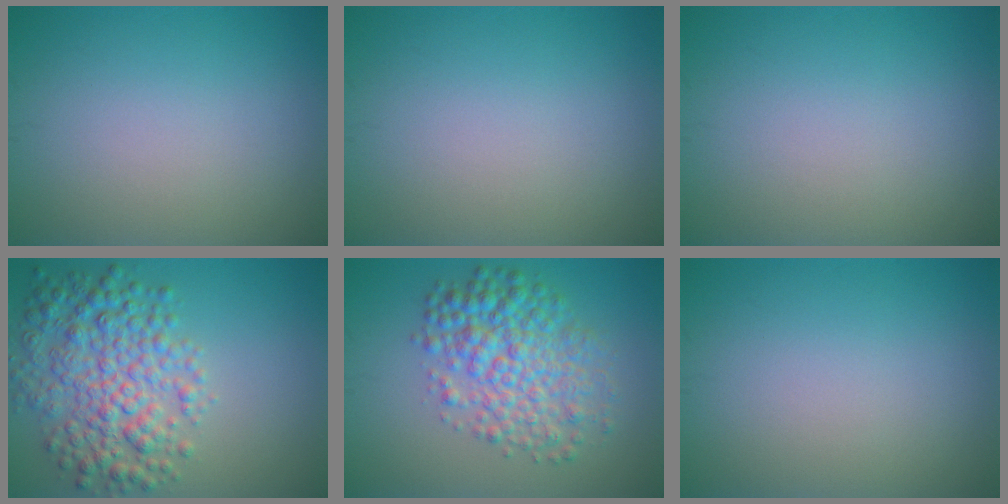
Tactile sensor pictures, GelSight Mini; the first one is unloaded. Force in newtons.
{"total": 0.0}
{"total": 0.0}
{"total": 6.6, "press": 6.6, "slide": 0.1}
{"total": 6.2, "press": 6.2, "slide": 0.0}
{"total": 0.0}